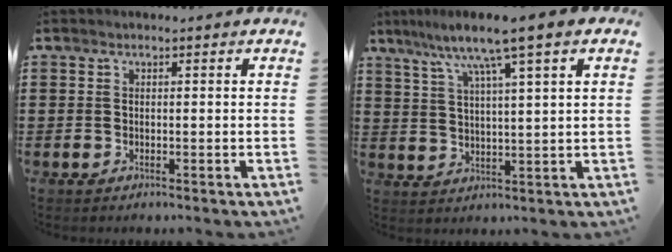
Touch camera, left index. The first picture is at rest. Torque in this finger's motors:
{"motor_torque": [1.33, -0.80, 0.50, 0.21]}